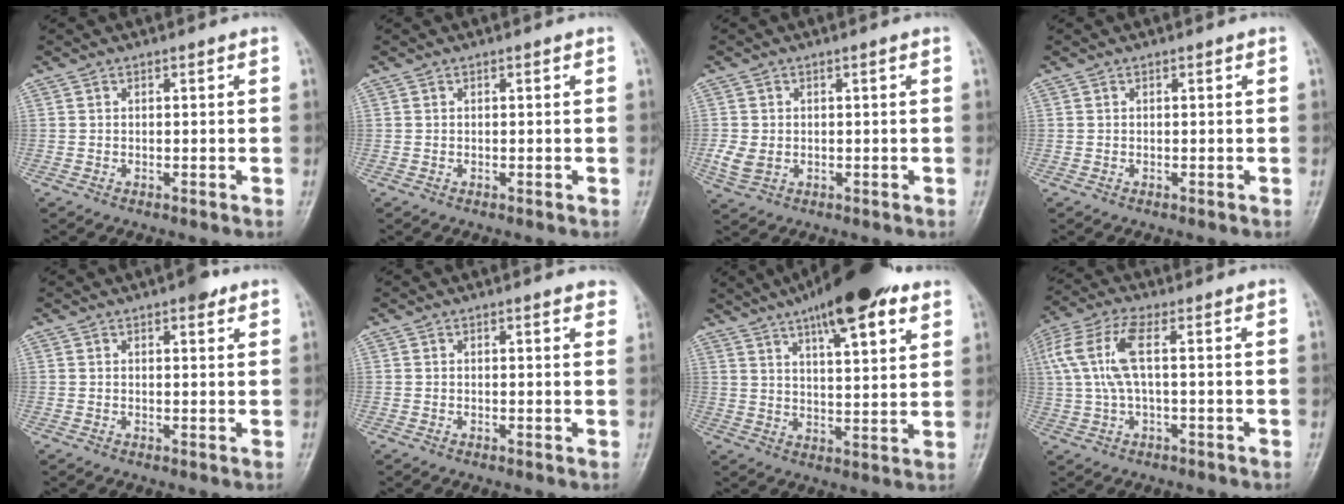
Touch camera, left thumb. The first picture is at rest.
{"total": 0.0}
{"total": 3.5, "force": [-0.3, 2.6, 2.3], "torque": [-0.052, 0.004, 0.001]}
{"total": 0.0}
{"total": 3.0, "force": [1.9, 1.1, 2.0], "torque": [-0.019, -0.006, 0.022]}
{"total": 2.8, "force": [2.2, 0.8, 1.5], "torque": [-0.006, -0.002, 0.016]}
{"total": 17.1, "force": [10.4, 4.9, 12.6], "torque": [-0.168, -0.031, 0.159]}
{"total": 9.4, "force": [1.5, 3.2, 8.7], "torque": [-0.225, 0.028, 0.029]}